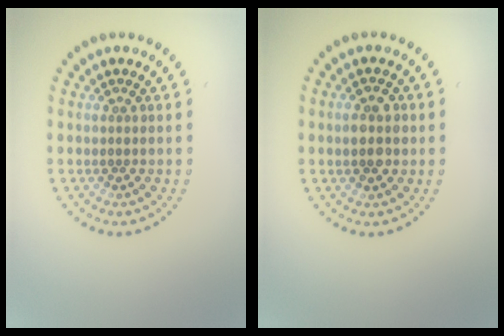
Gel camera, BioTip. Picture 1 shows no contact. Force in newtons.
{"total": 2.9, "press": 2.9, "slide": 0.1}